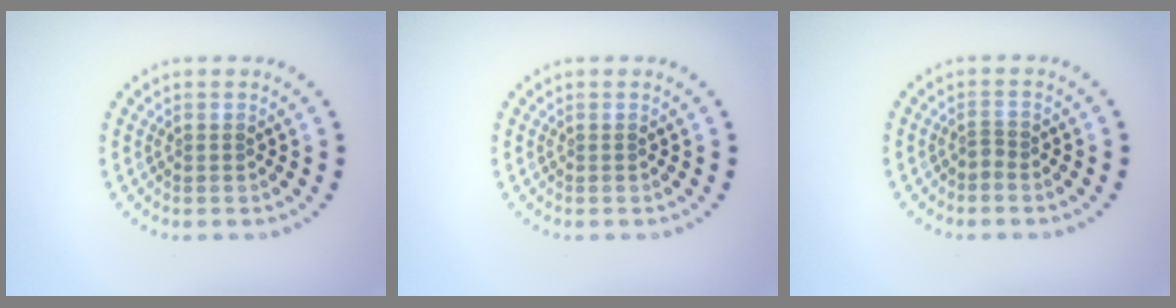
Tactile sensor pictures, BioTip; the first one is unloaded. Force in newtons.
{"total": 0.0}
{"total": 0.5, "press": 0.2, "slide": 0.5}